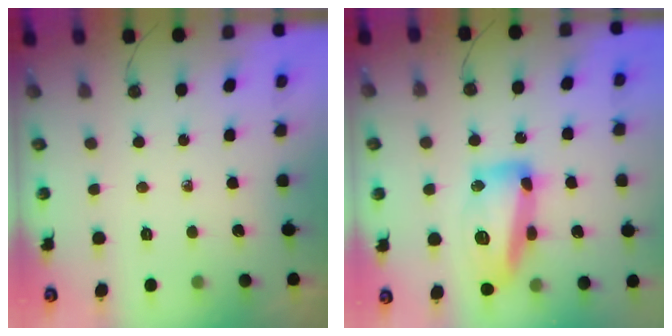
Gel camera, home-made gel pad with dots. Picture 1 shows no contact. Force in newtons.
{"total": 16.4, "press": 16.3, "slide": 1.1}